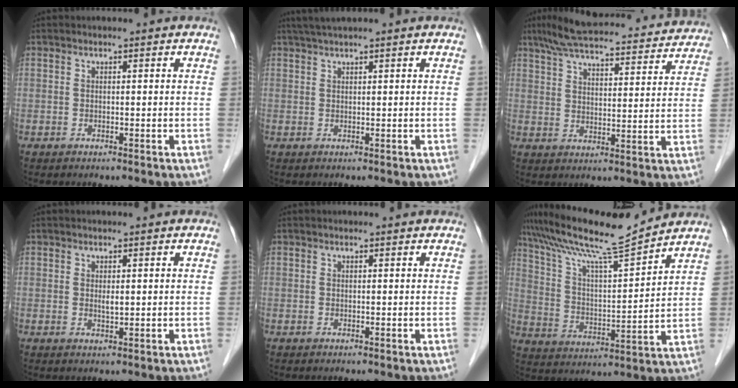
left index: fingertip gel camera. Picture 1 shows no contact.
{"total": 3.3, "force": [2.7, -0.4, 1.8], "torque": [-0.028, 0.026, 0.051]}
{"total": 24.3, "force": [21.7, 4.4, 10.0], "torque": [-0.161, 0.024, 0.287]}
{"total": 1.1, "force": [0.3, 0.2, 1.0], "torque": [-0.020, -0.003, 0.006]}
{"total": 1.0, "force": [0.9, 0.2, 0.2], "torque": [-0.009, 0.012, 0.014]}
{"total": 13.8, "force": [12.7, -1.0, 5.4], "torque": [-0.110, 0.001, 0.221]}